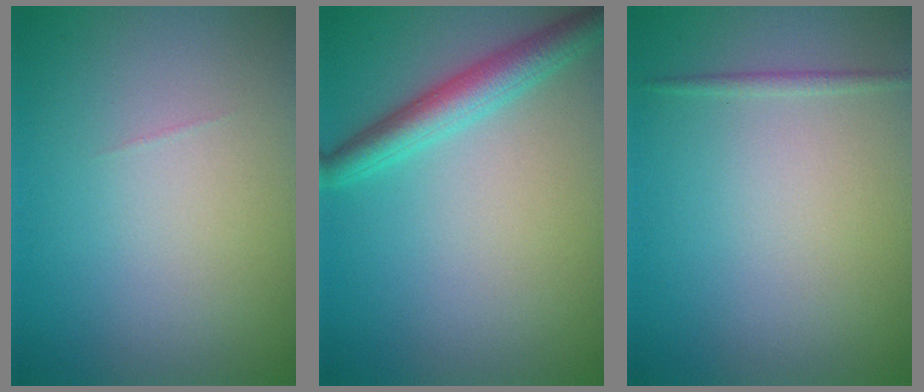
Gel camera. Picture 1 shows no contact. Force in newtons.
{"total": 3.7, "press": 3.7, "slide": 0.1}
{"total": 0.7, "press": 0.7, "slide": 0.0}